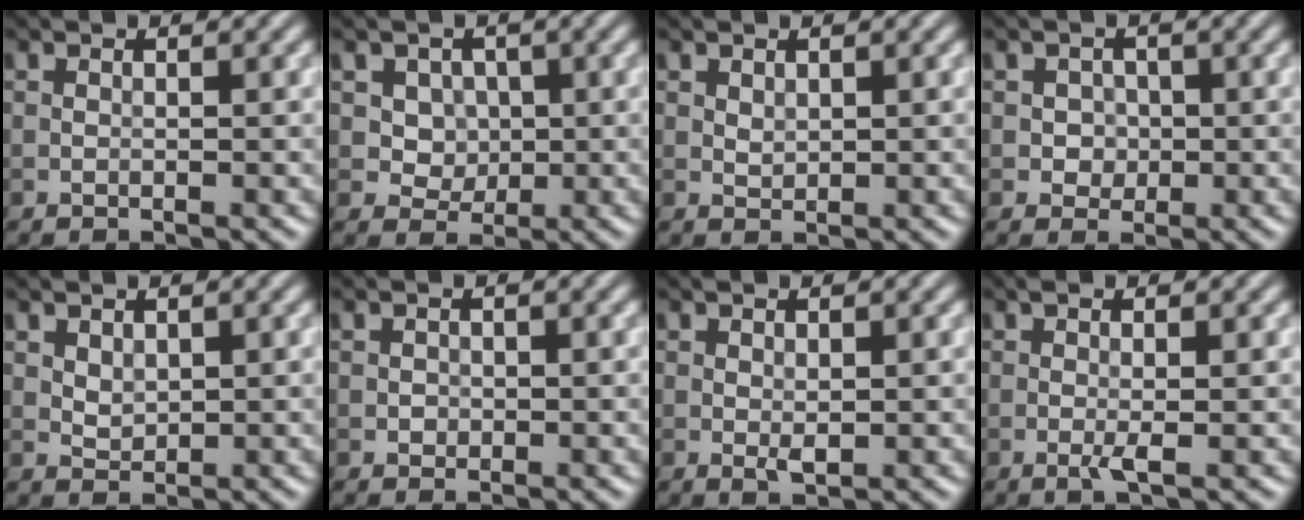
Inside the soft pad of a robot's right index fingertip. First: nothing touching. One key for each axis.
{"total": 3.4, "fx": 0.9, "fy": 2.9, "fz": 1.6, "tx": -0.028, "ty": -0.005, "tz": 0.021}
{"total": 0.8, "fx": 0.4, "fy": 0.5, "fz": 0.4, "tx": -0.011, "ty": -0.003, "tz": 0.012}
{"total": 1.6, "fx": -0.2, "fy": 1.6, "fz": 0.5, "tx": 0.005, "ty": -0.002, "tz": -0.006}
{"total": 1.3, "fx": 0.7, "fy": 0.9, "fz": 0.6, "tx": -0.014, "ty": -0.003, "tz": 0.017}
{"total": 0.6, "fx": 0.0, "fy": 0.6, "fz": 0.1, "tx": 0.003, "ty": -0.003, "tz": -0.002}
{"total": 1.2, "fx": 0.1, "fy": 0.5, "fz": 1.0, "tx": -0.019, "ty": -0.001, "tz": 0.002}
{"total": 1.5, "fx": -0.2, "fy": 0.1, "fz": 1.5, "tx": -0.032, "ty": -0.002, "tz": -0.006}